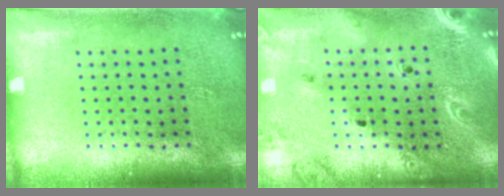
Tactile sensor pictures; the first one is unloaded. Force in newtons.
{"total": 2.0, "press": 1.9, "slide": 0.7}